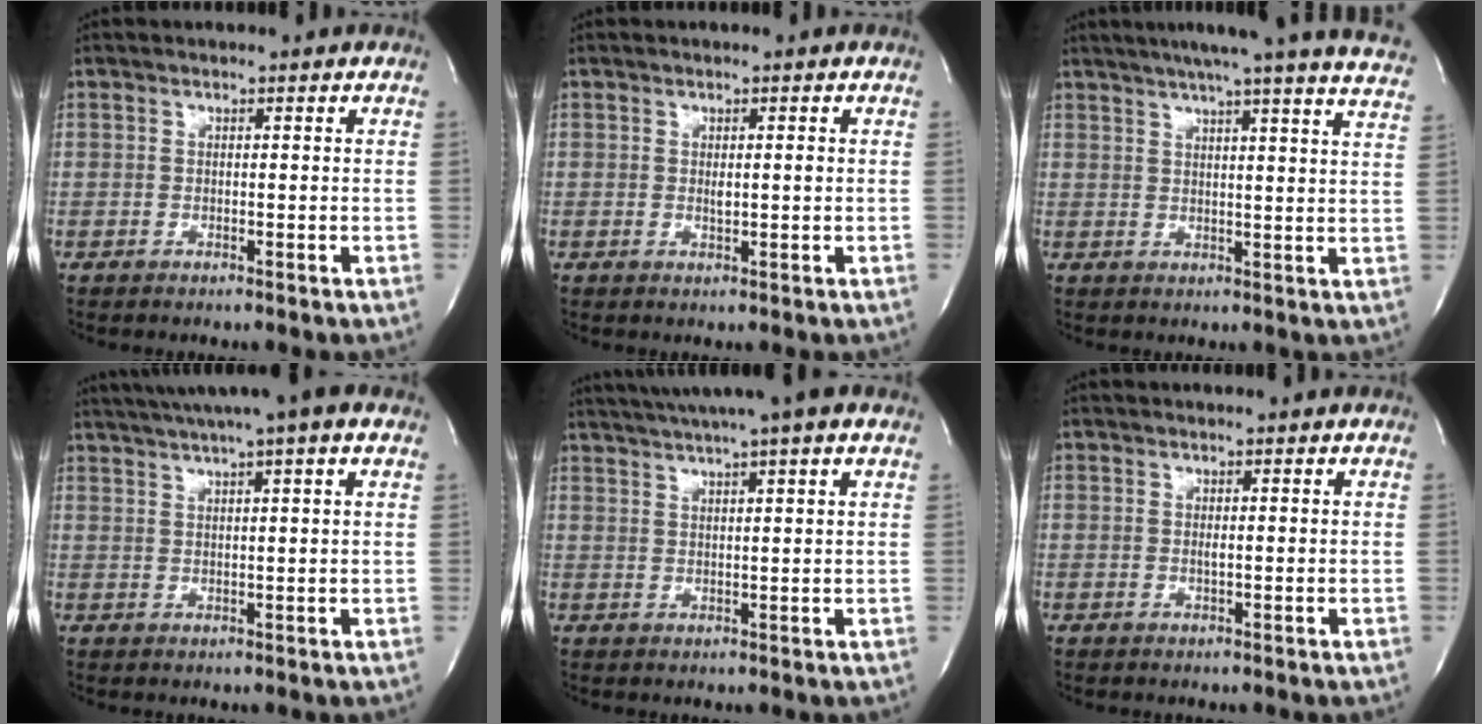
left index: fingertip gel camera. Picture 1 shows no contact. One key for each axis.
{"total": 1.6, "fx": -0.3, "fy": 0.4, "fz": 1.5, "tx": -0.026, "ty": -0.006, "tz": -0.004}
{"total": 24.2, "fx": 21.3, "fy": -0.4, "fz": 11.4, "tx": -0.176, "ty": -0.044, "tz": 0.248}
{"total": 9.6, "fx": 7.0, "fy": -0.2, "fz": 6.5, "tx": -0.112, "ty": 0.030, "tz": 0.090}
{"total": 10.0, "fx": 7.8, "fy": -0.6, "fz": 6.2, "tx": -0.109, "ty": 0.028, "tz": 0.100}
{"total": 0.6, "fx": -0.3, "fy": 0.0, "fz": 0.5, "tx": -0.013, "ty": -0.005, "tz": -0.004}